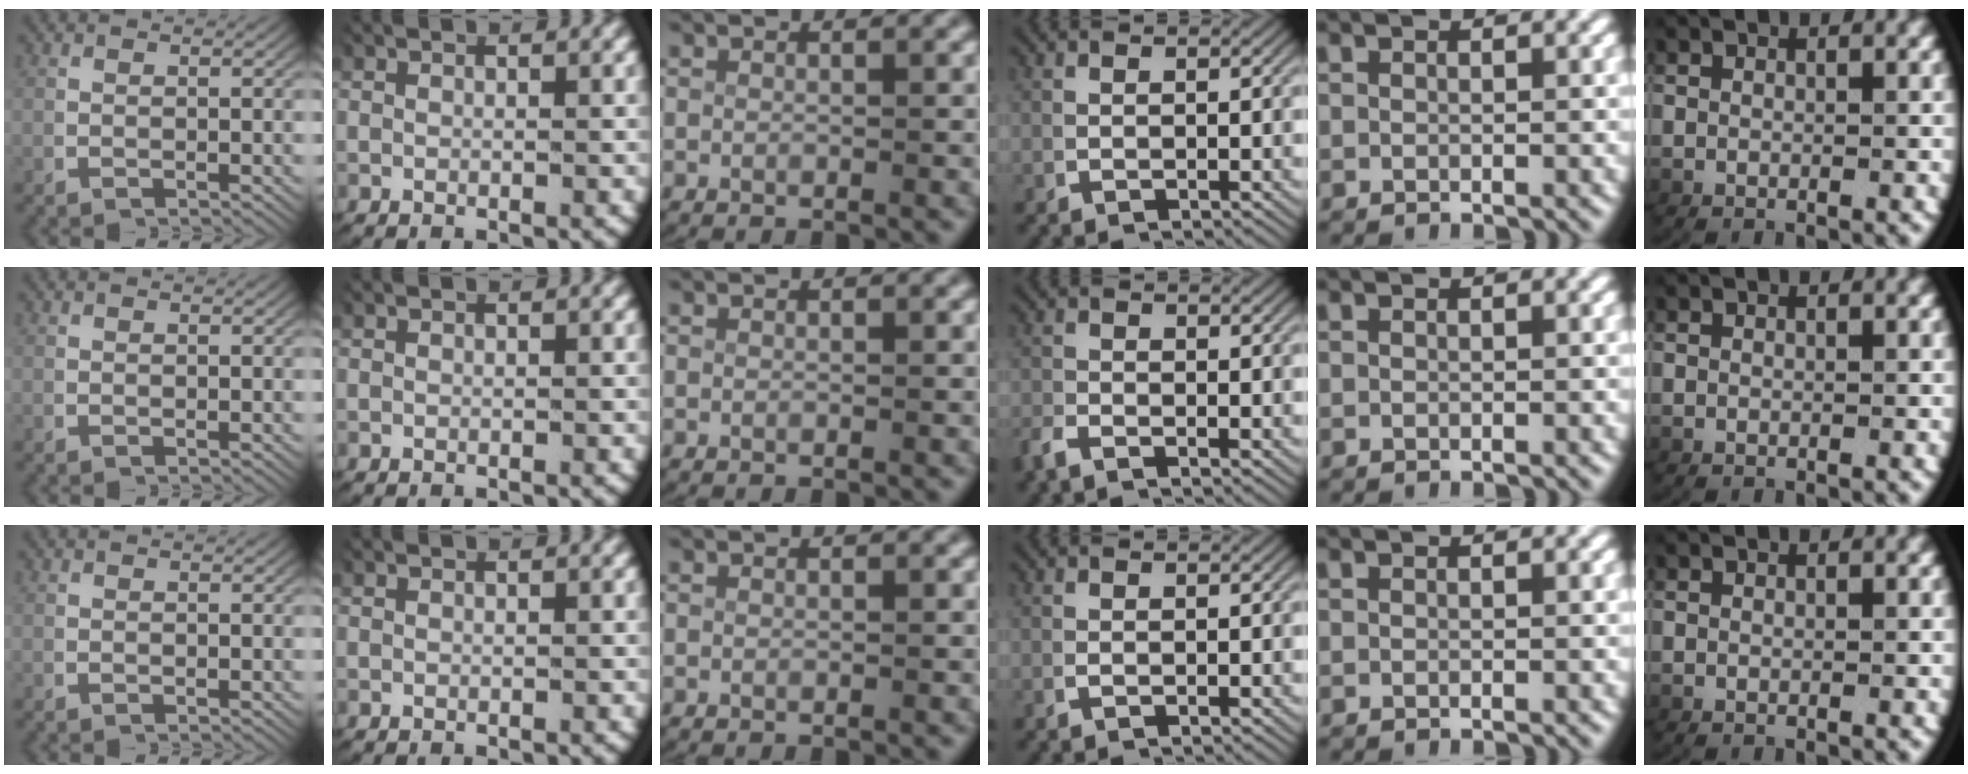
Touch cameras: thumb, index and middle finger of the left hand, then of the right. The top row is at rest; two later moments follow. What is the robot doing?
{"motion": "lift_and_place", "object": "paper"}